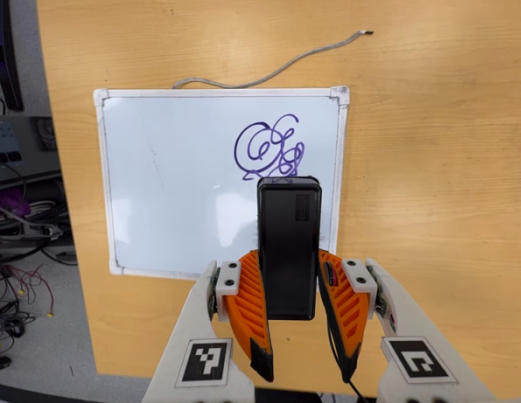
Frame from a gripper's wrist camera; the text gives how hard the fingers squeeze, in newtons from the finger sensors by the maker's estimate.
{"total": 5.9, "left": 4.0, "right": 7.7}